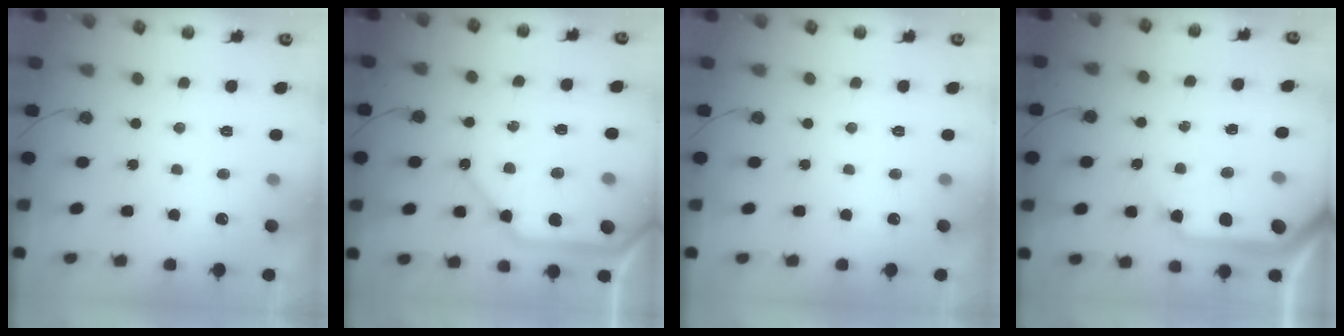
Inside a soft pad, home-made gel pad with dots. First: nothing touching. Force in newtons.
{"total": 15.7, "press": 15.5, "slide": 2.1}
{"total": 0.0}
{"total": 13.2, "press": 13.1, "slide": 1.5}